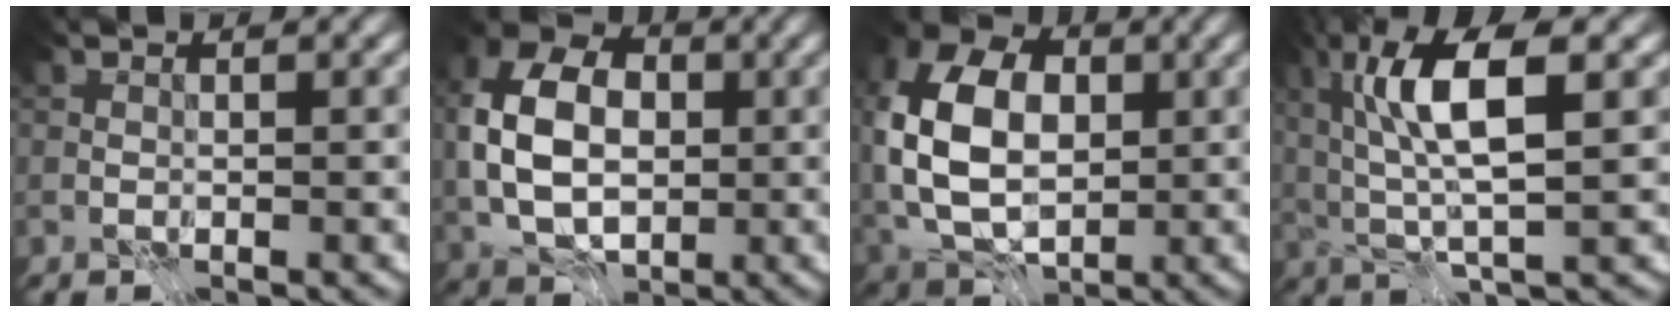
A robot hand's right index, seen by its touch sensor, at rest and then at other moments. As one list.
[{"total": 9.4, "force": [0.3, 6.8, 6.4], "torque": [-0.139, 0.007, -0.005]}, {"total": 11.2, "force": [0.9, 8.0, 7.8], "torque": [-0.178, 0.007, 0.012]}, {"total": 7.9, "force": [2.1, 2.5, 7.2], "torque": [-0.138, 0.003, 0.036]}]